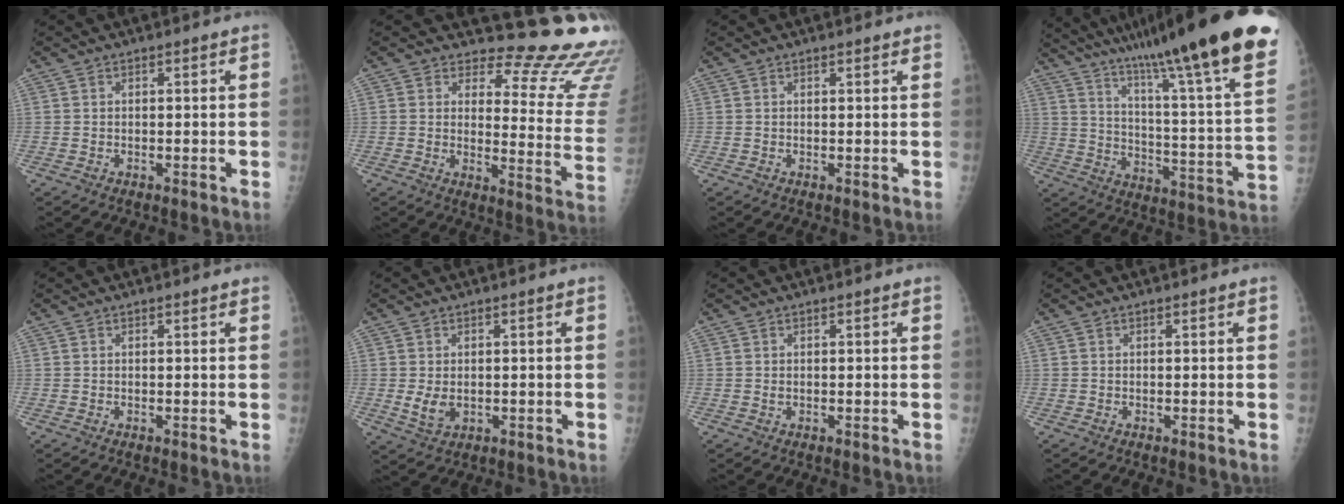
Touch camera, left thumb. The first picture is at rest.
{"total": 17.2, "force": [16.4, 3.6, 3.5], "torque": [0.004, -0.188, 0.169]}
{"total": 1.2, "force": [1.0, 0.2, 0.6], "torque": [-0.004, 0.001, 0.014]}
{"total": 33.6, "force": [24.0, 3.0, 23.2], "torque": [-0.303, -0.095, 0.346]}
{"total": 0.9, "force": [0.8, 0.1, 0.5], "torque": [-0.005, 0.001, 0.012]}
{"total": 3.5, "force": [0.3, 2.3, 2.6], "torque": [-0.041, -0.010, 0.014]}
{"total": 0.9, "force": [0.6, 0.3, 0.6], "torque": [-0.013, -0.001, 0.011]}
{"total": 0.6, "force": [0.5, 0.1, 0.3], "torque": [-0.006, 0.001, 0.008]}